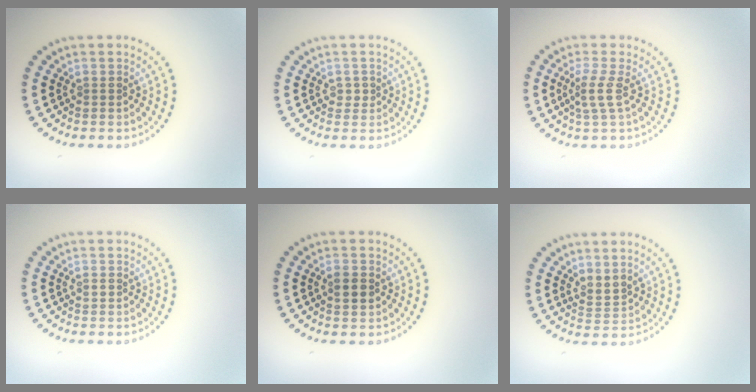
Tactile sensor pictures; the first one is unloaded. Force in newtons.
{"total": 1.0, "press": 1.0, "slide": 0.4}
{"total": 2.1, "press": 1.6, "slide": 1.3}
{"total": 0.9, "press": 0.8, "slide": 0.2}
{"total": 2.2, "press": 2.2, "slide": 0.0}
{"total": 1.8, "press": 1.4, "slide": 1.2}